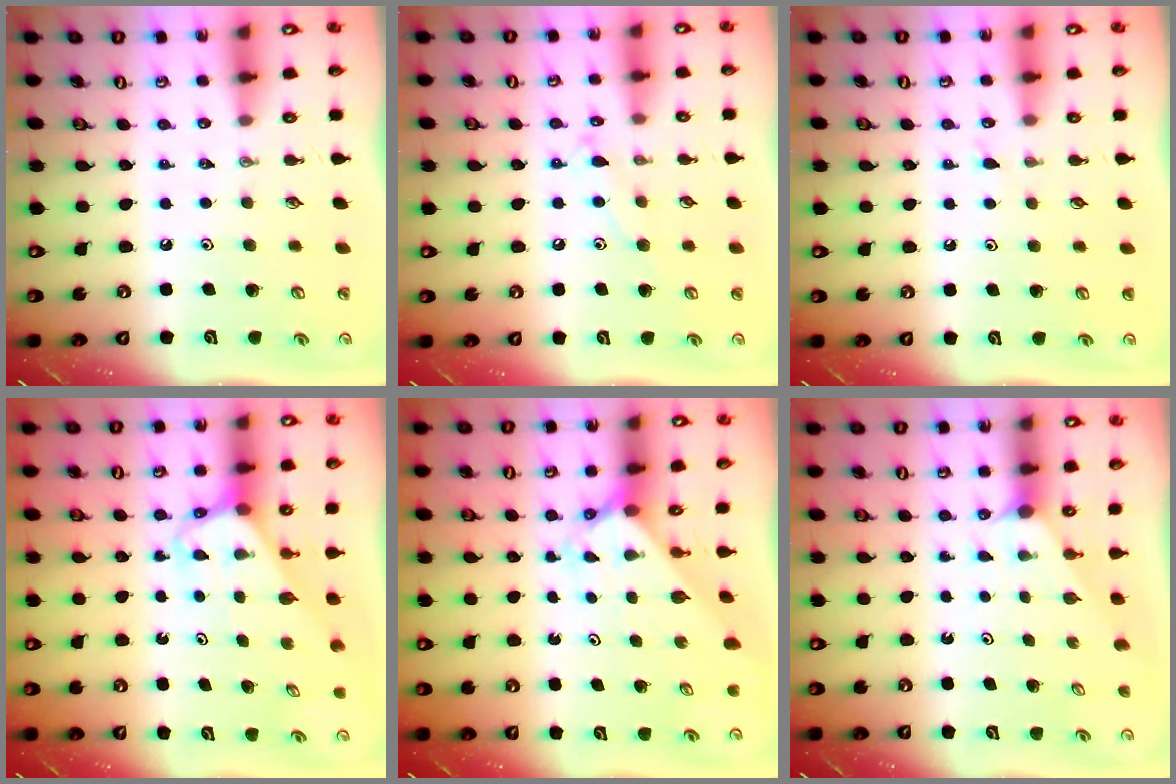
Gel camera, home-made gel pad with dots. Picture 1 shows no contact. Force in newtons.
{"total": 8.2, "press": 8.1, "slide": 0.6}
{"total": 5.3, "press": 5.2, "slide": 0.6}
{"total": 3.2, "press": 3.2, "slide": 0.2}
{"total": 2.1, "press": 2.1, "slide": 0.2}
{"total": 0.6, "press": 0.6, "slide": 0.1}